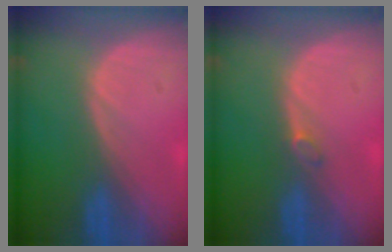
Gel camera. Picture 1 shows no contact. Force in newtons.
{"total": 1.2, "press": 1.2, "slide": 0.2}